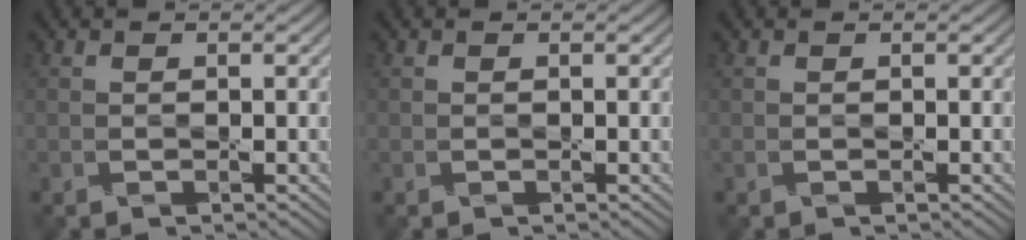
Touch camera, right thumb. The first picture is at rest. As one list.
[{"total": 0.0}, {"total": 0.0}]